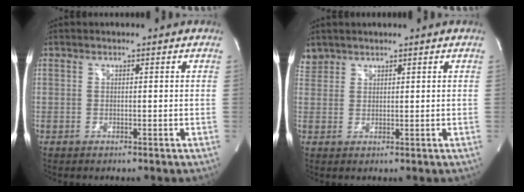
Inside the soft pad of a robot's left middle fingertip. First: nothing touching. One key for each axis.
{"total": 2.3, "fx": 2.0, "fy": 1.0, "fz": -0.3, "tx": 0.005, "ty": 0.011, "tz": 0.041}